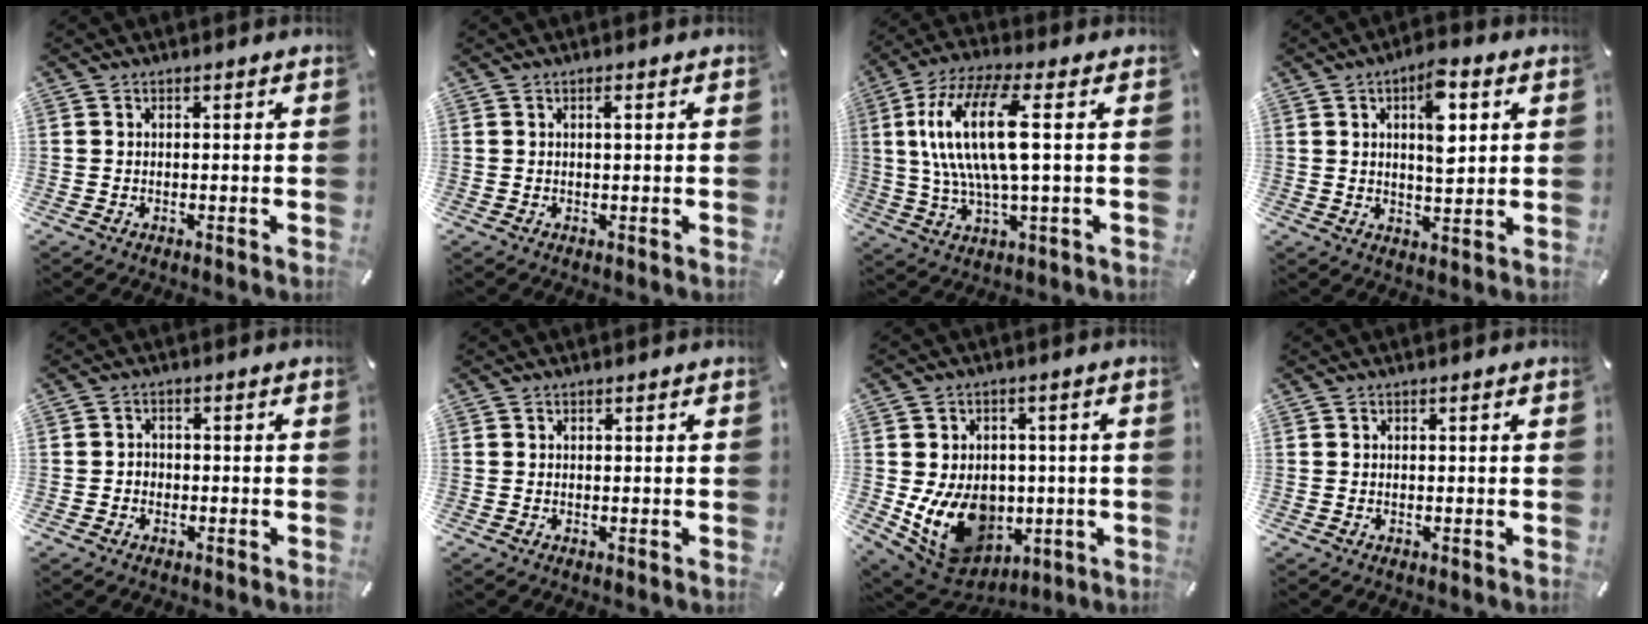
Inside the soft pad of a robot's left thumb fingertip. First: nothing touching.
{"total": 1.1, "force": [0.2, 0.1, 1.1], "torque": [-0.021, 0.001, 0.003]}
{"total": 16.8, "force": [2.8, 5.0, 15.8], "torque": [-0.344, -0.012, 0.034]}
{"total": 9.5, "force": [3.2, 4.2, 7.9], "torque": [-0.109, -0.011, 0.047]}
{"total": 2.3, "force": [-1.3, 1.8, 0.4], "torque": [-0.007, 0.012, -0.030]}
{"total": 0.0}
{"total": 14.6, "force": [-2.0, 12.0, 8.2], "torque": [-0.158, -0.007, -0.022]}
{"total": 0.0}